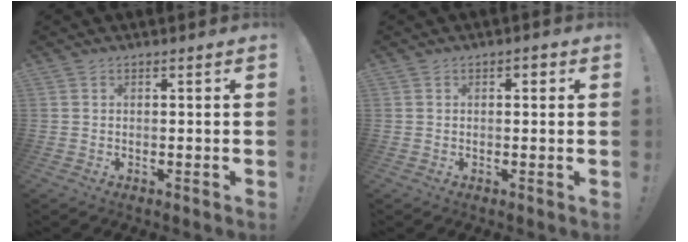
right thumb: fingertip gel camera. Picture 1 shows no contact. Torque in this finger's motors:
{"motor_torque": [-0.43, 0.32, 0.40, -0.01, -0.01]}